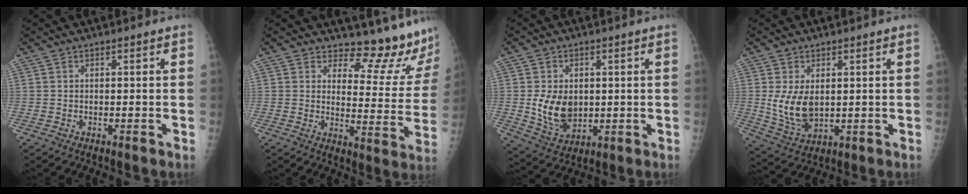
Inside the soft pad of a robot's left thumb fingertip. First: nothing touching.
{"total": 14.1, "force": [13.3, 3.5, 3.2], "torque": [0.001, -0.150, 0.149]}
{"total": 9.7, "force": [0.5, 7.0, 6.6], "torque": [-0.090, -0.016, 0.026]}
{"total": 8.8, "force": [1.0, 5.6, 6.6], "torque": [-0.116, -0.017, 0.036]}